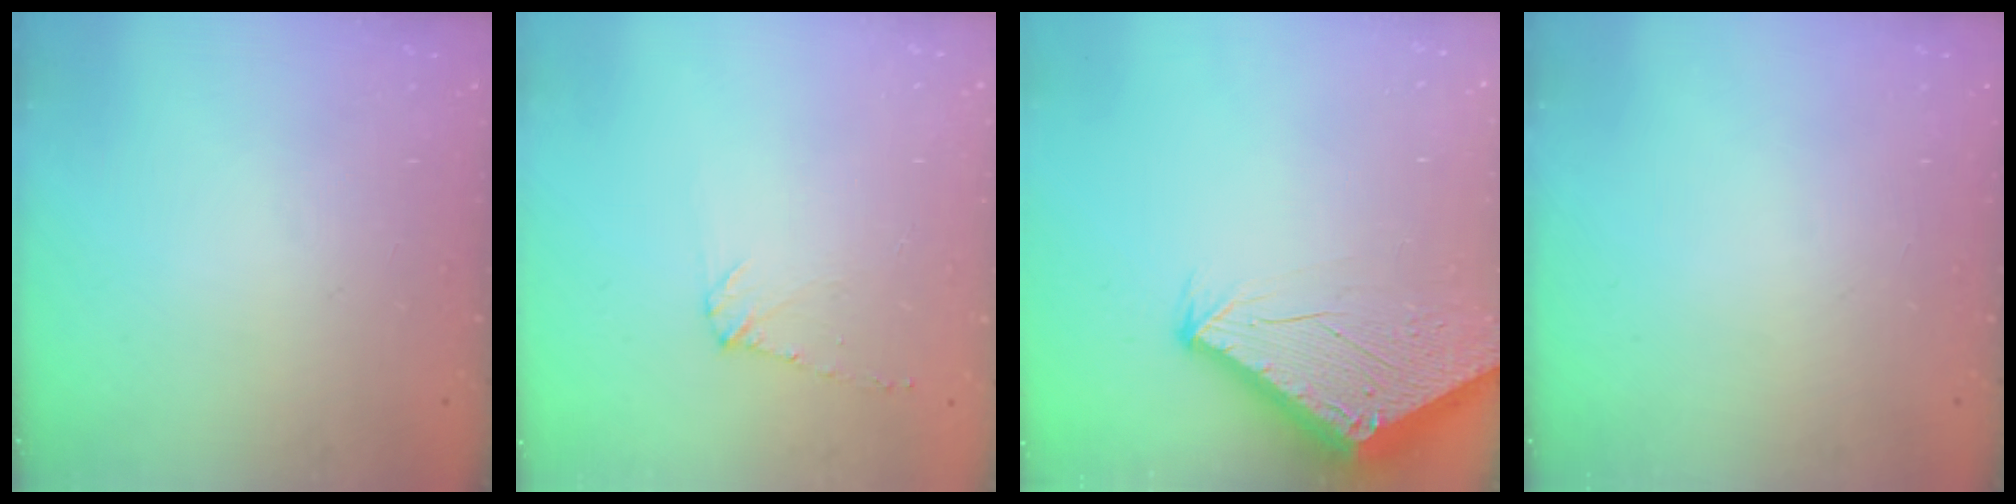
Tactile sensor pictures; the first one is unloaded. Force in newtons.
{"total": 5.3, "press": 5.3, "slide": 0.6}
{"total": 2.9, "press": 2.9, "slide": 0.1}
{"total": 0.0}